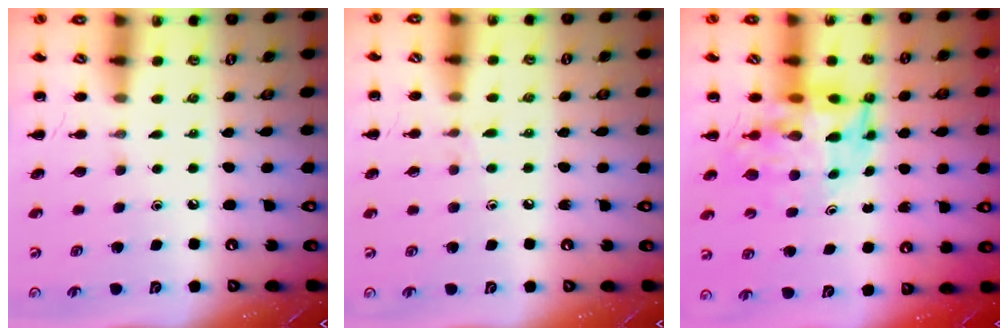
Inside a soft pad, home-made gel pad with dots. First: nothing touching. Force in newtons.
{"total": 4.7, "press": 4.3, "slide": 1.8}
{"total": 8.2, "press": 7.7, "slide": 2.9}